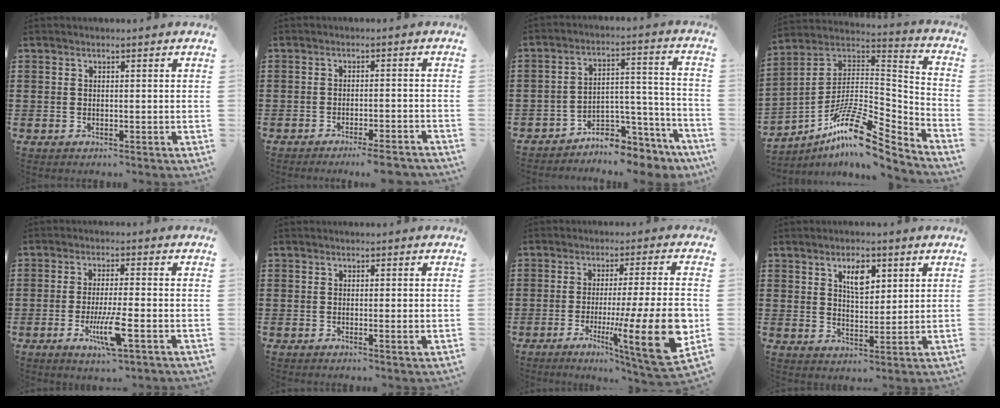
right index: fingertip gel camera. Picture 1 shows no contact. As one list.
[{"total": 3.1, "force": [-2.7, -0.2, 1.5], "torque": [-0.025, -0.005, -0.051]}, {"total": 6.2, "force": [-5.7, 2.1, 1.5], "torque": [-0.024, 0.017, -0.110]}, {"total": 12.7, "force": [-8.5, 3.8, 8.7], "torque": [-0.168, 0.016, -0.162]}, {"total": 7.1, "force": [-2.6, 0.9, 6.6], "torque": [-0.133, -0.020, -0.047]}, {"total": 0.9, "force": [0.0, -0.1, 0.9], "torque": [-0.016, -0.003, -0.001]}, {"total": 15.9, "force": [-3.3, 2.3, 15.4], "torque": [-0.238, -0.017, -0.041]}, {"total": 4.8, "force": [2.5, 2.4, 3.4], "torque": [-0.061, 0.002, 0.040]}]